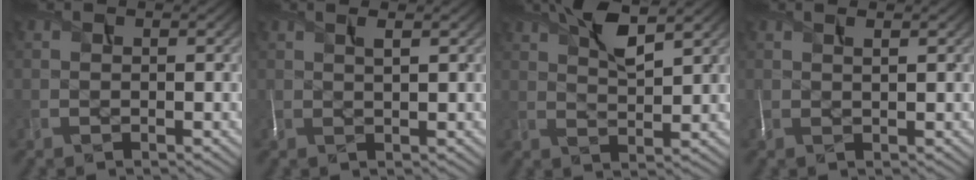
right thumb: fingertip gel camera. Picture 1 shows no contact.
{"total": 1.9, "force": [0.9, 0.3, 1.6], "torque": [-0.039, 0.005, 0.016]}
{"total": 6.2, "force": [3.7, 1.7, 4.7], "torque": [-0.096, 0.006, 0.070]}
{"total": 1.6, "force": [0.7, 0.3, 1.3], "torque": [-0.032, 0.004, 0.014]}